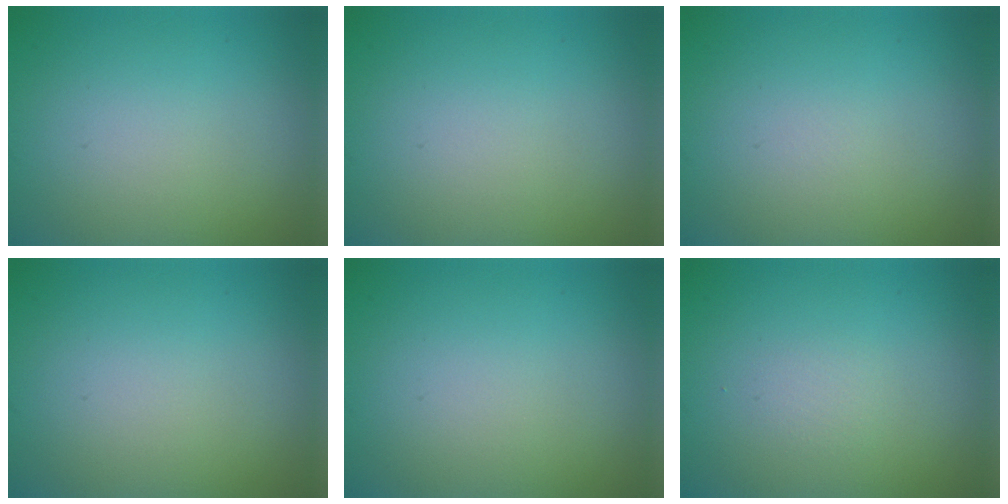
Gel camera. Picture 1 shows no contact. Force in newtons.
{"total": 0.0}
{"total": 0.0}
{"total": 0.0}
{"total": 0.0}
{"total": 0.7, "press": 0.7, "slide": 0.1}